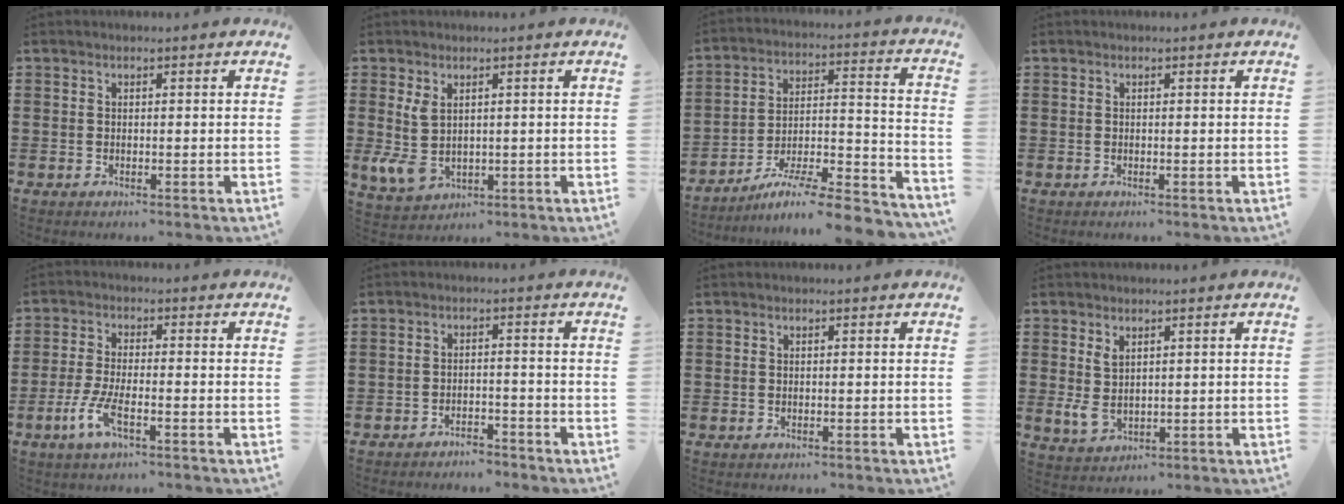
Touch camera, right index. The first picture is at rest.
{"total": 4.7, "force": [0.7, 3.0, 3.6], "torque": [-0.101, -0.007, 0.008]}
{"total": 9.0, "force": [-7.5, 0.2, 4.9], "torque": [-0.075, 0.000, -0.151]}
{"total": 0.0}
{"total": 5.3, "force": [-2.6, 1.3, 4.4], "torque": [-0.106, -0.014, -0.055]}
{"total": 2.6, "force": [-2.6, 0.2, 0.1], "torque": [-0.010, 0.001, -0.054]}
{"total": 0.0}
{"total": 3.0, "force": [0.7, 1.8, 2.3], "torque": [-0.048, 0.001, 0.015]}